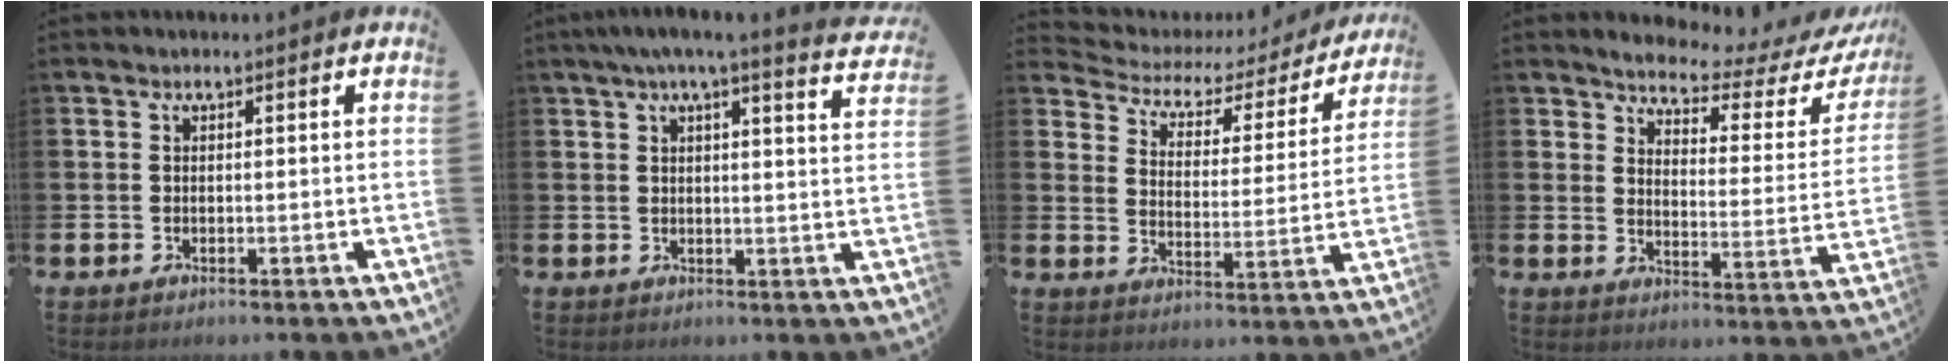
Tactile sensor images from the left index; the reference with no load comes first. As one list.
[{"total": 4.3, "force": [3.6, -0.5, 2.2], "torque": [-0.042, -0.021, 0.057]}, {"total": 3.9, "force": [2.8, 2.5, 1.1], "torque": [-0.047, -0.024, 0.036]}, {"total": 4.6, "force": [4.4, 0.8, 1.2], "torque": [-0.044, -0.040, 0.068]}]